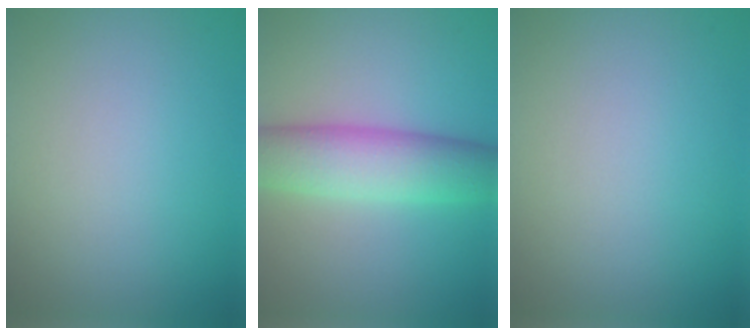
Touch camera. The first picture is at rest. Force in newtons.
{"total": 6.9, "press": 6.9, "slide": 0.0}
{"total": 0.0}